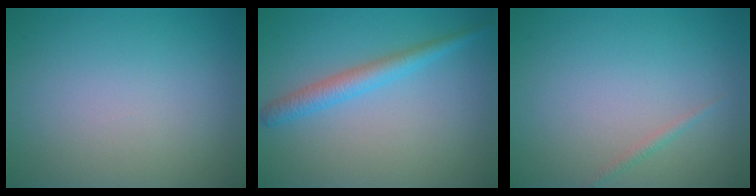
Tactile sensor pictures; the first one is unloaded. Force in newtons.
{"total": 2.6, "press": 2.6, "slide": 0.2}
{"total": 0.7, "press": 0.7, "slide": 0.0}